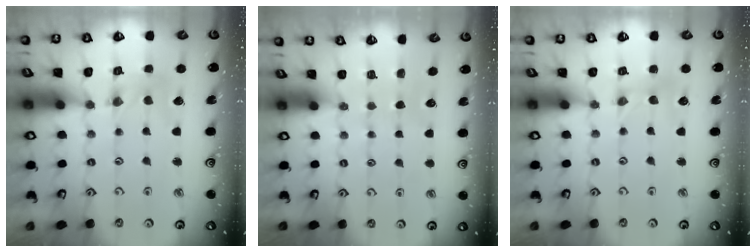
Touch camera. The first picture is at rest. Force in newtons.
{"total": 0.0}
{"total": 1.5, "press": 1.5, "slide": 0.3}